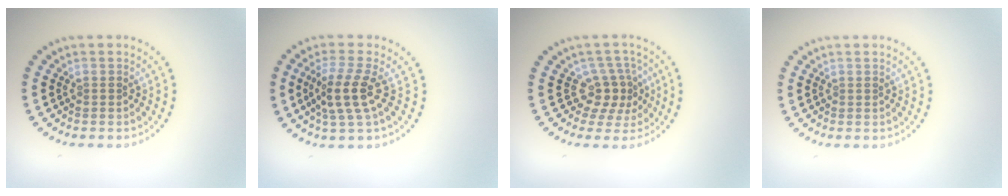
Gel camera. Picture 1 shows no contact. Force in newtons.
{"total": 3.5, "press": 3.0, "slide": 1.9}
{"total": 3.0, "press": 2.2, "slide": 2.1}
{"total": 0.0}